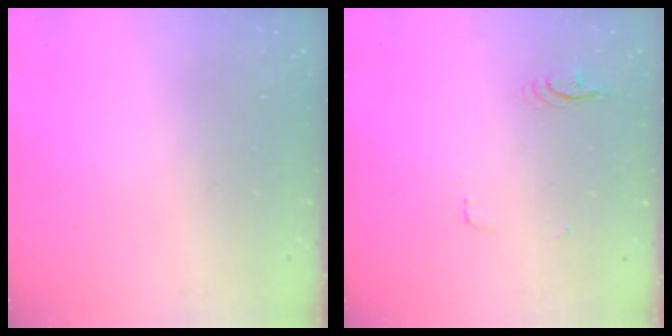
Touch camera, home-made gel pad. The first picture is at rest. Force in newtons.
{"total": 3.9, "press": 3.6, "slide": 1.7}